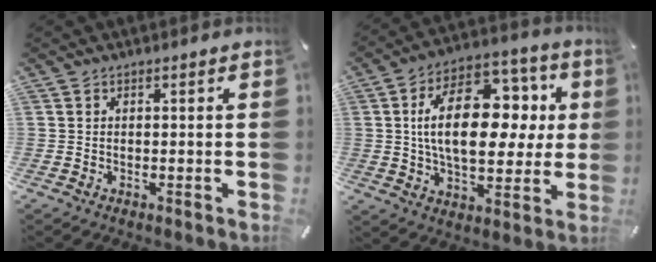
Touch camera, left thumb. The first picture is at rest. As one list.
[{"total": 21.0, "force": [3.5, 12.5, 16.4], "torque": [-0.278, 0.007, 0.058]}]